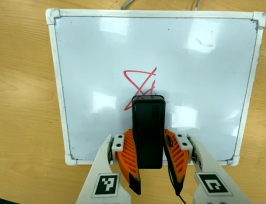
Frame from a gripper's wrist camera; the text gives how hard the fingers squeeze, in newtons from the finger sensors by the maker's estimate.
{"total": 7.8, "left": 6.0, "right": 9.6}